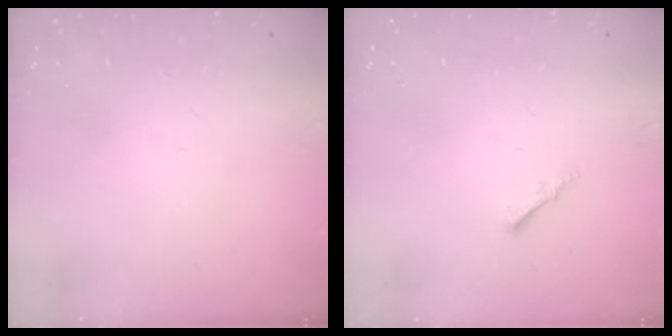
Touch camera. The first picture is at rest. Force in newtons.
{"total": 1.5, "press": 1.5, "slide": 0.4}